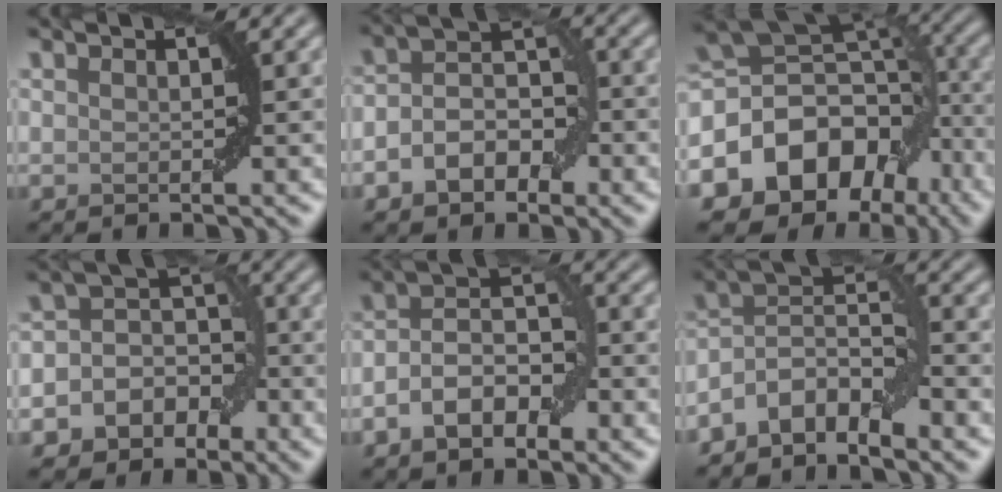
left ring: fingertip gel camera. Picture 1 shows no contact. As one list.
[{"total": 4.9, "force": [-1.6, 3.2, 3.4], "torque": [-0.054, 0.003, -0.032]}, {"total": 11.9, "force": [-5.5, 8.6, 6.1], "torque": [-0.108, 0.013, -0.098]}, {"total": 6.8, "force": [-2.8, 5.8, 2.3], "torque": [-0.016, 0.021, -0.062]}, {"total": 5.4, "force": [-2.1, 2.9, 4.1], "torque": [-0.067, 0.010, -0.039]}, {"total": 5.5, "force": [-3.6, 2.3, 3.4], "torque": [-0.055, 0.010, -0.077]}]